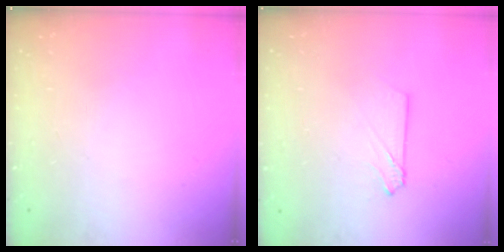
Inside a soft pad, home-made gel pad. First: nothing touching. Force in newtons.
{"total": 2.4, "press": 2.4, "slide": 0.3}